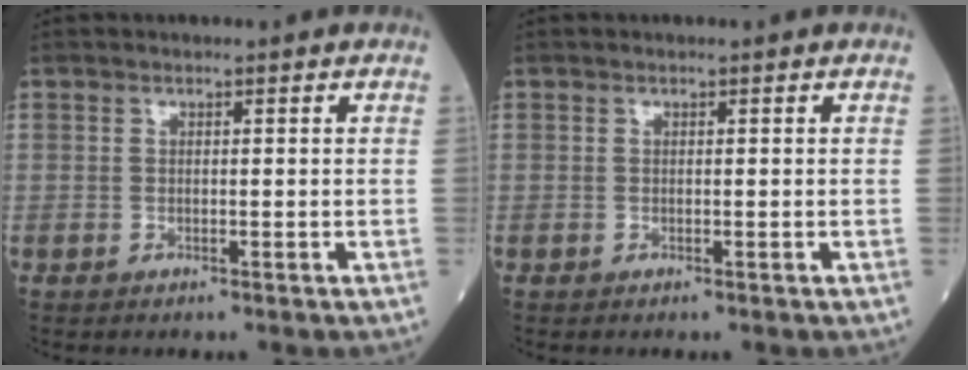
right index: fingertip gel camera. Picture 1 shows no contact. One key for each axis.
{"total": 0.0}